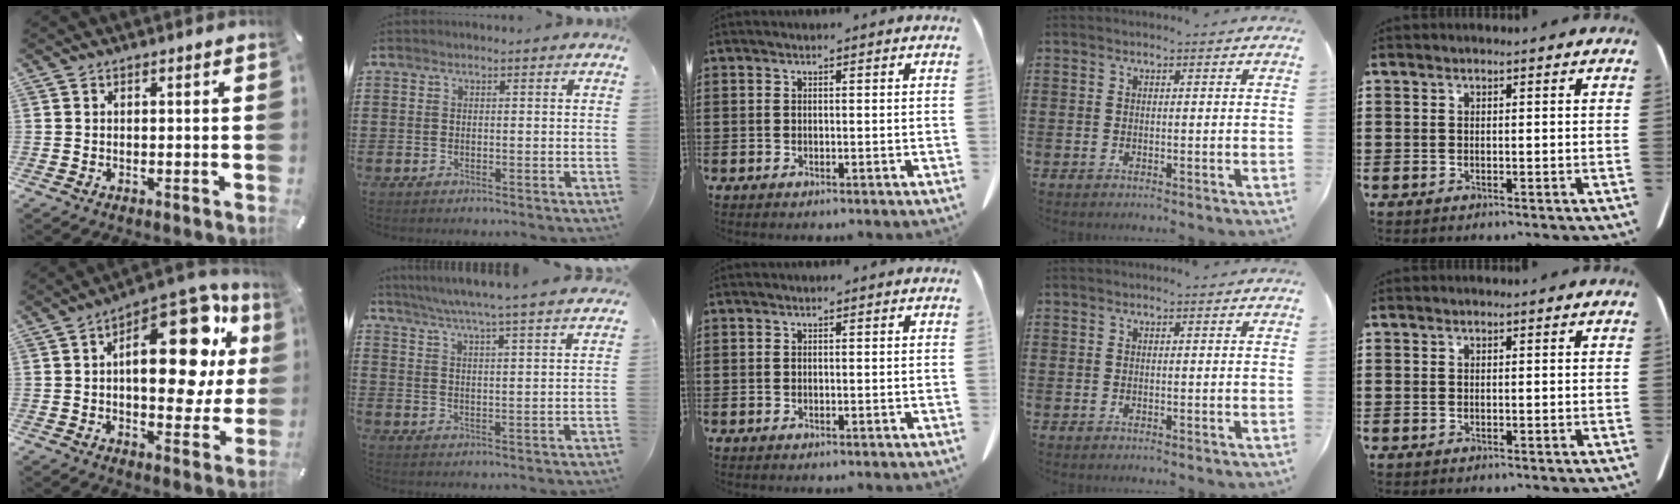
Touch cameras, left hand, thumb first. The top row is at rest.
{"thumb": {"total": 22.2, "force": [6.9, 10.9, 18.1], "torque": [-0.234, -0.047, 0.109]}, "index": {"total": 5.4, "force": [4.9, -1.1, 2.1], "torque": [-0.058, -0.035, 0.081]}}